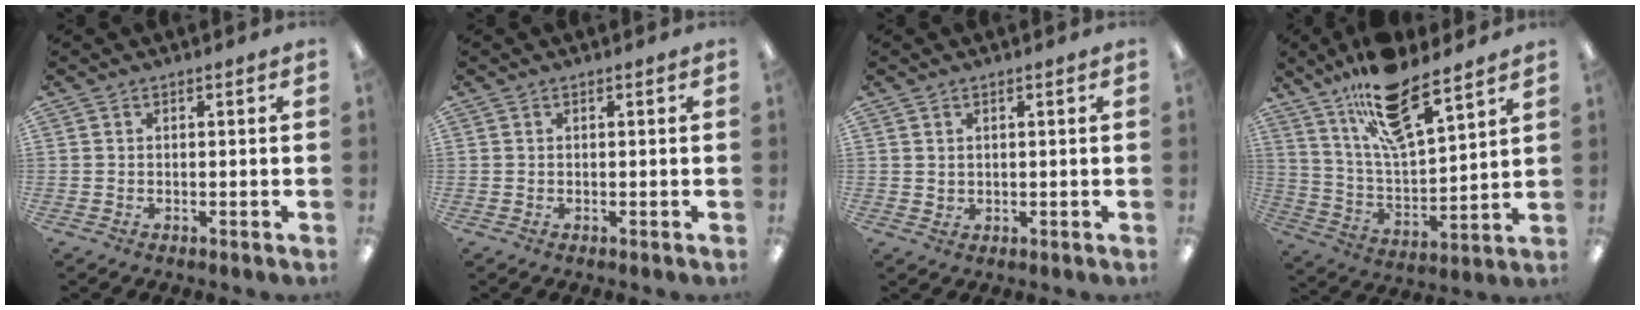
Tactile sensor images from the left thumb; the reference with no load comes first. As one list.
[{"total": 0.0}, {"total": 1.5, "force": [1.2, 0.9, 0.1], "torque": [-0.003, 0.001, 0.022]}, {"total": 17.1, "force": [12.5, 5.6, 10.2], "torque": [-0.181, -0.061, 0.212]}]